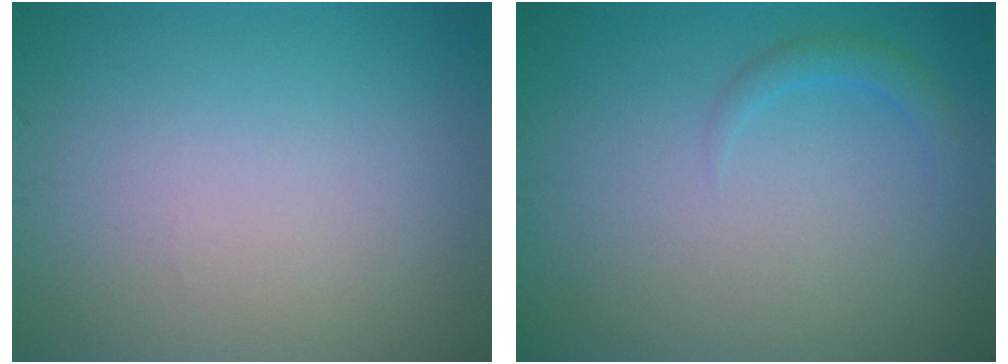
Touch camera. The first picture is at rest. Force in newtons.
{"total": 1.3, "press": 1.3, "slide": 0.0}